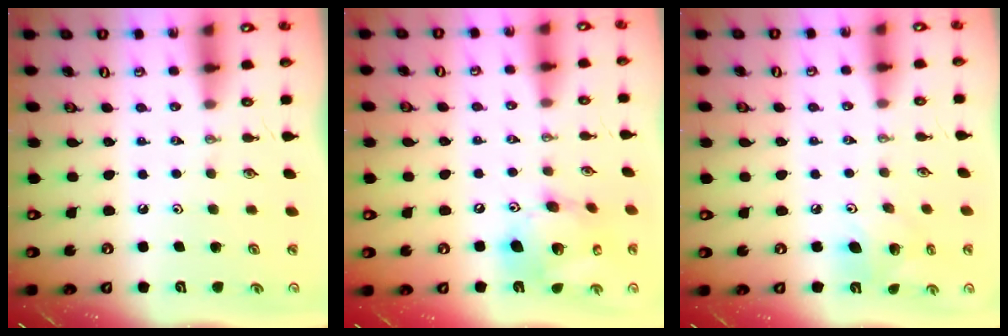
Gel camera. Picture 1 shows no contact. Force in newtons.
{"total": 16.0, "press": 15.7, "slide": 3.1}
{"total": 8.3, "press": 8.1, "slide": 2.0}